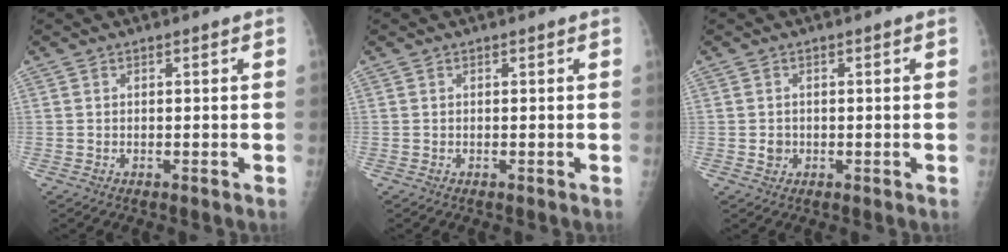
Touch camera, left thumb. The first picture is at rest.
{"total": 0.0}
{"total": 1.6, "force": [-0.2, 1.5, 0.6], "torque": [-0.001, 0.004, -0.001]}